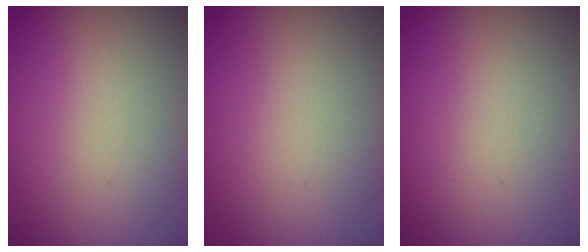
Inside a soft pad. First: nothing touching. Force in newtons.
{"total": 0.0}
{"total": 0.0}